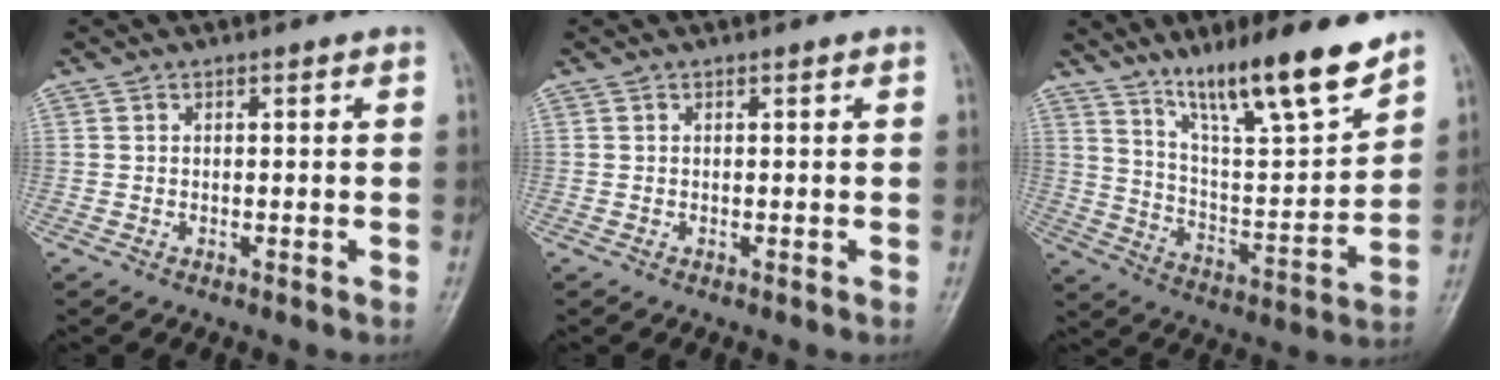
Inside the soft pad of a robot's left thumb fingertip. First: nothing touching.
{"total": 0.0}
{"total": 17.9, "force": [13.1, 2.8, 11.9], "torque": [-0.172, -0.078, 0.227]}